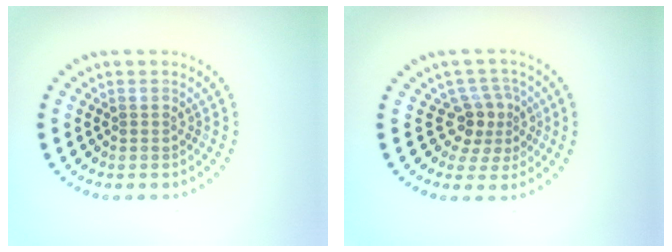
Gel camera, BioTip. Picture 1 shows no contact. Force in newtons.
{"total": 3.0, "press": 2.3, "slide": 1.9}